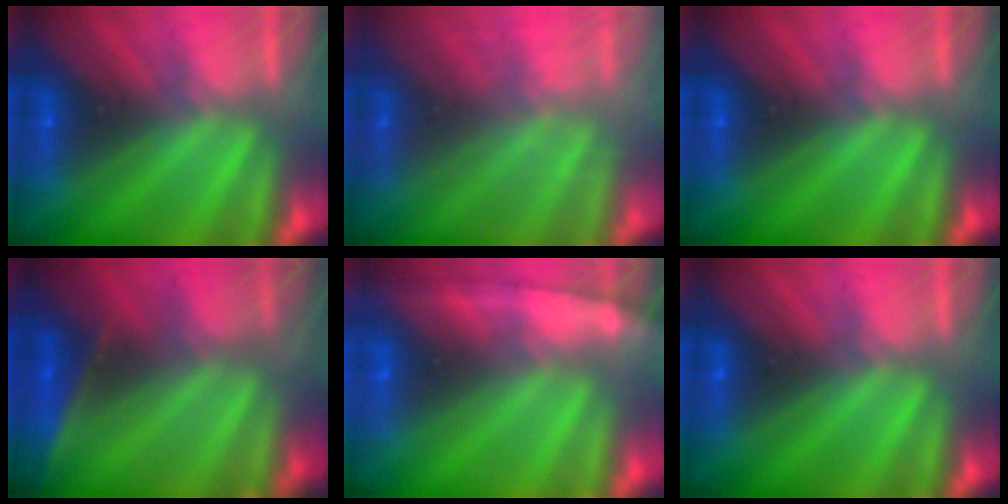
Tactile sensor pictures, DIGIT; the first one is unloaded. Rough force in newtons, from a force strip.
{"total": 2.1}
{"total": 0.0}
{"total": 2.8}
{"total": 1.6}
{"total": 0.0}